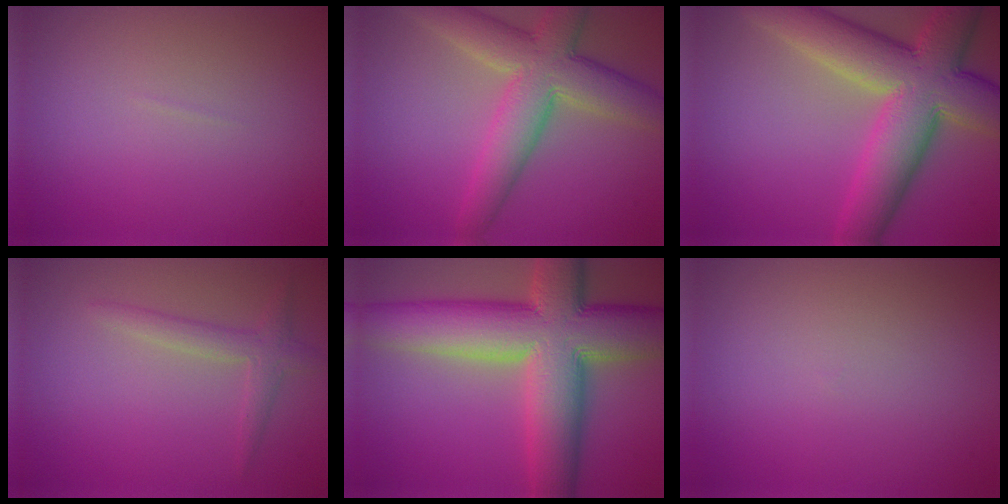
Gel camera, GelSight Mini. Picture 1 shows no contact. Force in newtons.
{"total": 7.8, "press": 7.8, "slide": 0.6}
{"total": 11.4, "press": 11.4, "slide": 0.7}
{"total": 2.1, "press": 2.1, "slide": 0.1}
{"total": 13.8, "press": 13.8, "slide": 0.5}
{"total": 0.0}